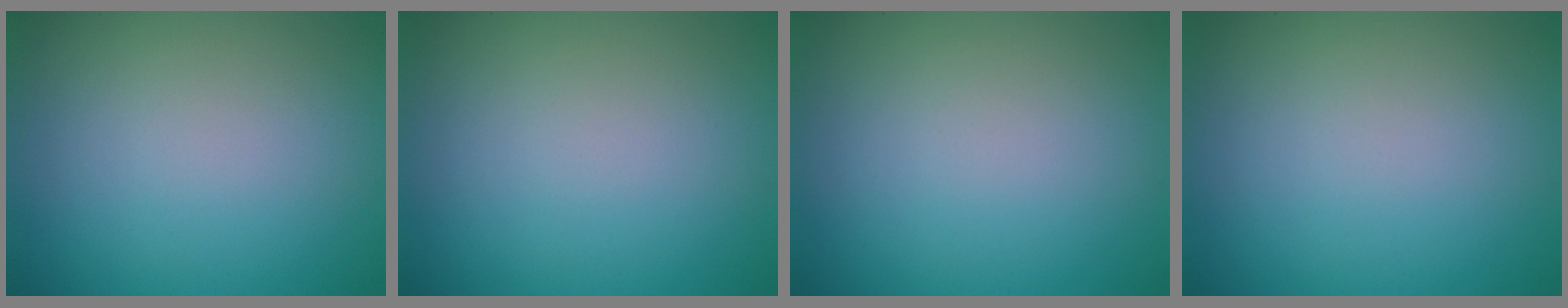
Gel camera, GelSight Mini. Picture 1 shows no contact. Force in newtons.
{"total": 0.0}
{"total": 0.0}
{"total": 0.0}